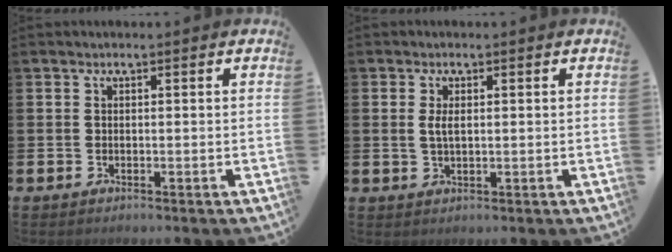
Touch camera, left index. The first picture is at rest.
{"total": 2.0, "force": [0.5, 0.8, 1.8], "torque": [-0.031, 0.001, 0.005]}